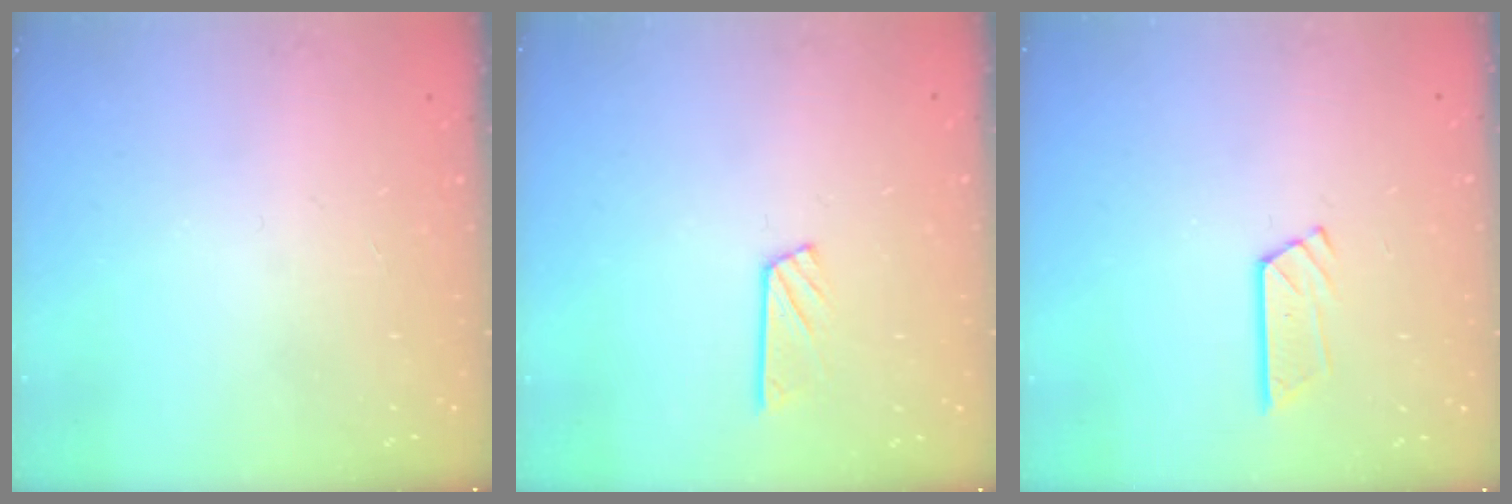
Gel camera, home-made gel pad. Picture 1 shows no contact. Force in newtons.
{"total": 3.1, "press": 3.1, "slide": 0.3}
{"total": 5.2, "press": 5.2, "slide": 0.3}